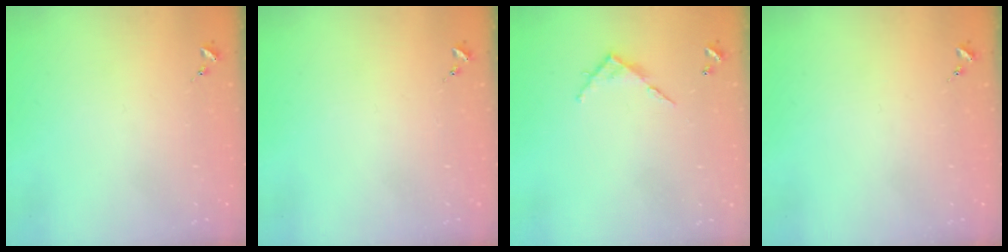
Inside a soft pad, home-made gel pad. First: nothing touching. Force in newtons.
{"total": 0.0}
{"total": 5.7, "press": 5.7, "slide": 0.4}
{"total": 0.0}